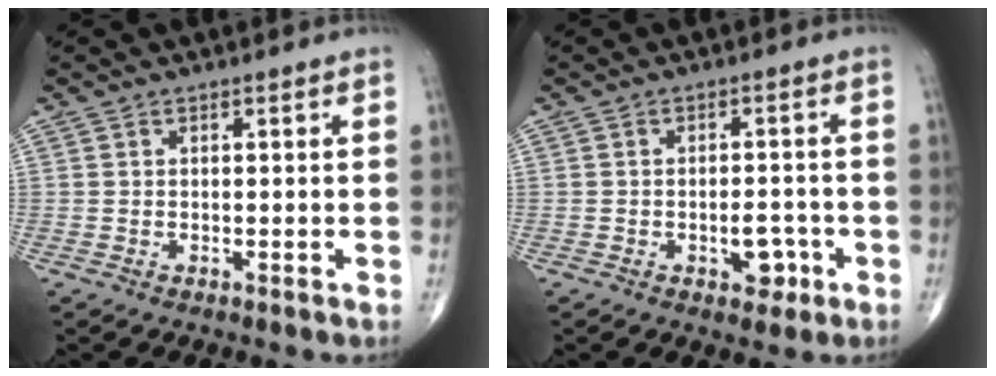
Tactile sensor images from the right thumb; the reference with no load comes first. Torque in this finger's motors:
{"motor_torque": [0.48, 0.31, 0.22, -0.37, 0.07]}